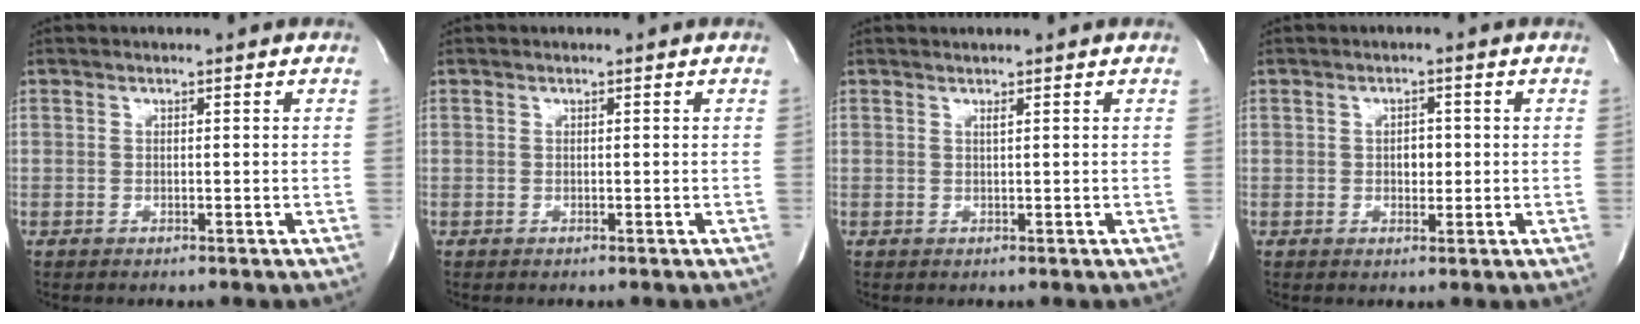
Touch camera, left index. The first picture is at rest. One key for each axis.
{"total": 0.0}
{"total": 0.5, "fx": 0.3, "fy": -0.3, "fz": 0.3, "tx": -0.016, "ty": -0.002, "tz": 0.011}
{"total": 2.1, "fx": -0.3, "fy": 1.3, "fz": 1.6, "tx": -0.025, "ty": -0.003, "tz": -0.004}